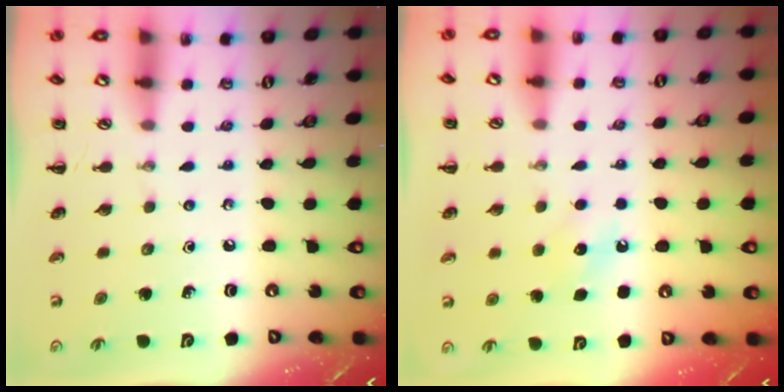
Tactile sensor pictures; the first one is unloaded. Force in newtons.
{"total": 6.7, "press": 6.5, "slide": 1.7}